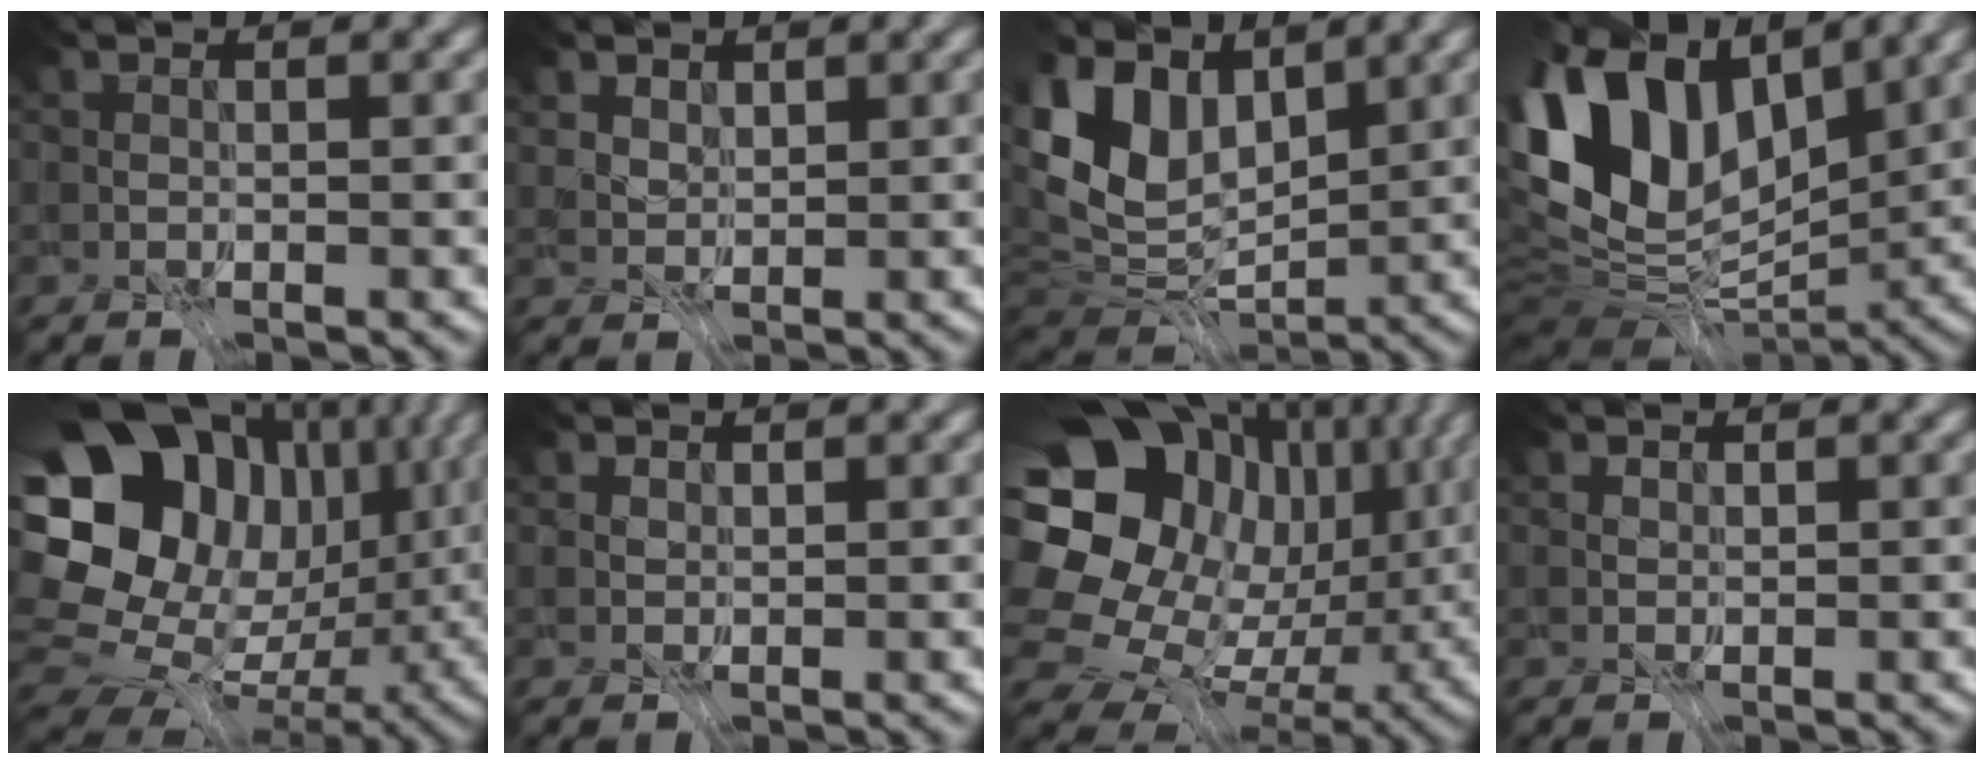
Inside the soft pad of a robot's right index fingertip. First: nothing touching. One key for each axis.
{"total": 2.7, "fx": 2.1, "fy": 1.4, "fz": 0.9, "tx": -0.038, "ty": -0.003, "tz": 0.046}
{"total": 8.3, "fx": 2.9, "fy": 4.8, "fz": 6.1, "tx": -0.138, "ty": 0.005, "tz": 0.065}
{"total": 13.0, "fx": 2.5, "fy": 7.6, "fz": 10.2, "tx": -0.217, "ty": 0.026, "tz": 0.044}
{"total": 17.3, "fx": 3.6, "fy": 13.2, "fz": 10.5, "tx": -0.206, "ty": 0.006, "tz": 0.079}
{"total": 2.7, "fx": 1.7, "fy": 1.8, "fz": 1.1, "tx": -0.034, "ty": 0.007, "tz": 0.031}
{"total": 19.3, "fx": 3.4, "fy": 15.6, "fz": 10.9, "tx": -0.232, "ty": -0.010, "tz": 0.060}
{"total": 2.4, "fx": 1.5, "fy": 1.5, "fz": 1.0, "tx": -0.032, "ty": 0.009, "tz": 0.027}